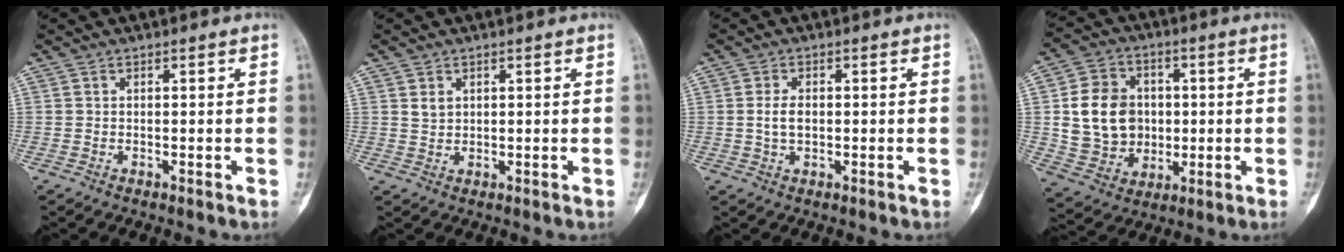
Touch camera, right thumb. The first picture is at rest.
{"total": 1.8, "force": [0.9, 1.3, 0.9], "torque": [-0.010, -0.005, 0.019]}
{"total": 3.2, "force": [-0.1, 1.9, 2.5], "torque": [-0.049, 0.004, -0.004]}
{"total": 14.4, "force": [1.2, 12.0, 7.8], "torque": [-0.103, 0.008, 0.034]}